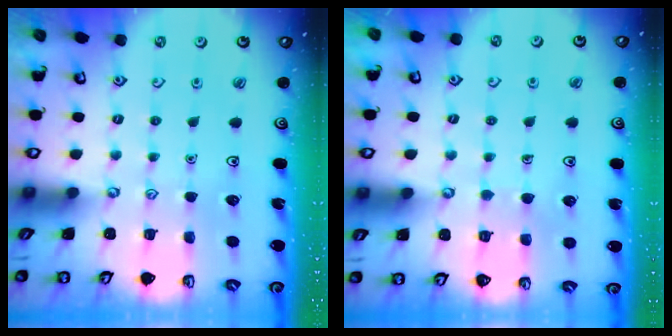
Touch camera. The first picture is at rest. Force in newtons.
{"total": 4.8, "press": 4.8, "slide": 0.4}